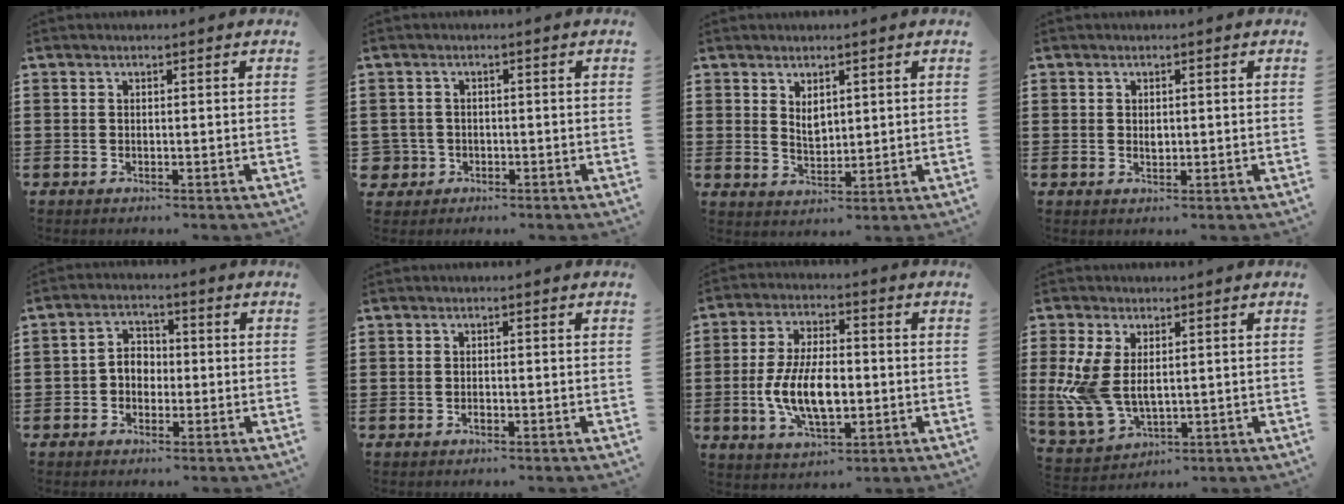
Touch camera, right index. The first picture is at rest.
{"total": 2.1, "force": [-0.9, 1.8, 0.1], "torque": [-0.012, 0.003, -0.023]}
{"total": 2.8, "force": [1.7, 1.6, 1.5], "torque": [-0.025, 0.003, 0.029]}
{"total": 1.2, "force": [0.3, 0.8, 0.7], "torque": [-0.015, 0.007, 0.005]}
{"total": 3.4, "force": [-1.0, 2.6, 1.9], "torque": [-0.043, 0.009, -0.022]}
{"total": 0.7, "force": [-0.3, 0.4, 0.5], "torque": [-0.011, -0.002, -0.005]}
{"total": 9.7, "force": [-1.7, 4.7, 8.4], "torque": [-0.177, -0.007, -0.036]}
{"total": 7.2, "force": [0.8, 4.4, 5.6], "torque": [-0.141, 0.000, 0.013]}